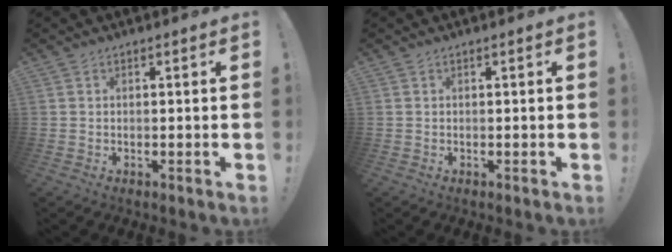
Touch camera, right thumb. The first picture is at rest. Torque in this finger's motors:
{"motor_torque": [-0.01, 0.01, -0.08, 0.09, 0.01]}